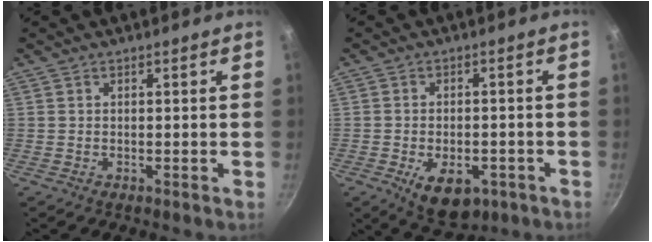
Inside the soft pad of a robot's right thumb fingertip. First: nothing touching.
{"total": 9.5, "force": [-3.8, 5.5, 6.7], "torque": [-0.080, 0.009, -0.041]}